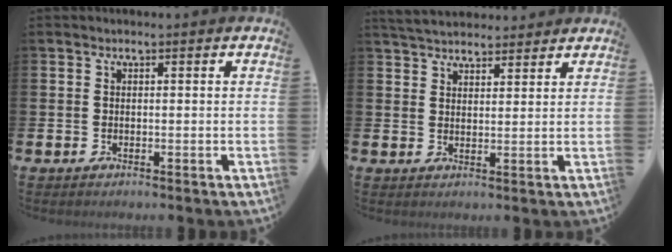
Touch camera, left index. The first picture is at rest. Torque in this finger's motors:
{"motor_torque": [0.07, -1.51, -0.03, 0.03]}